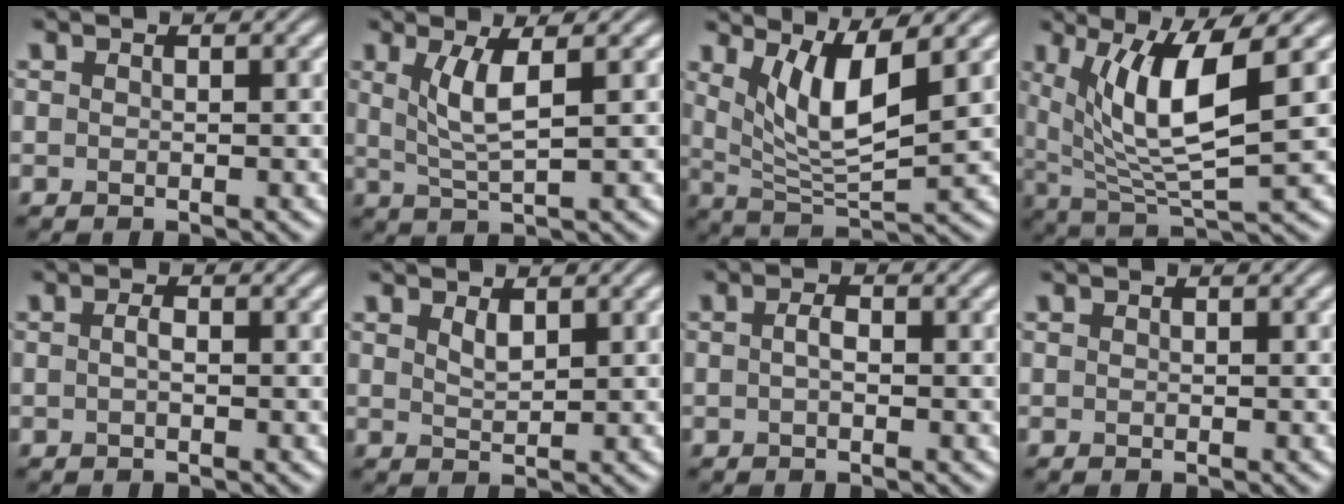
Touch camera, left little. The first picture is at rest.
{"total": 3.6, "force": [1.1, 0.8, 3.3], "torque": [-0.072, -0.004, 0.027]}
{"total": 6.1, "force": [2.7, 1.7, 5.2], "torque": [-0.099, -0.015, 0.056]}
{"total": 8.5, "force": [2.7, 2.3, 7.7], "torque": [-0.146, -0.014, 0.054]}
{"total": 0.9, "force": [-0.1, 0.3, 0.8], "torque": [-0.020, 0.001, -0.002]}
{"total": 1.5, "force": [1.0, 0.6, 1.0], "torque": [-0.022, -0.002, 0.021]}
{"total": 1.3, "force": [-0.1, 0.6, 1.1], "torque": [-0.025, 0.003, -0.003]}
{"total": 0.0}